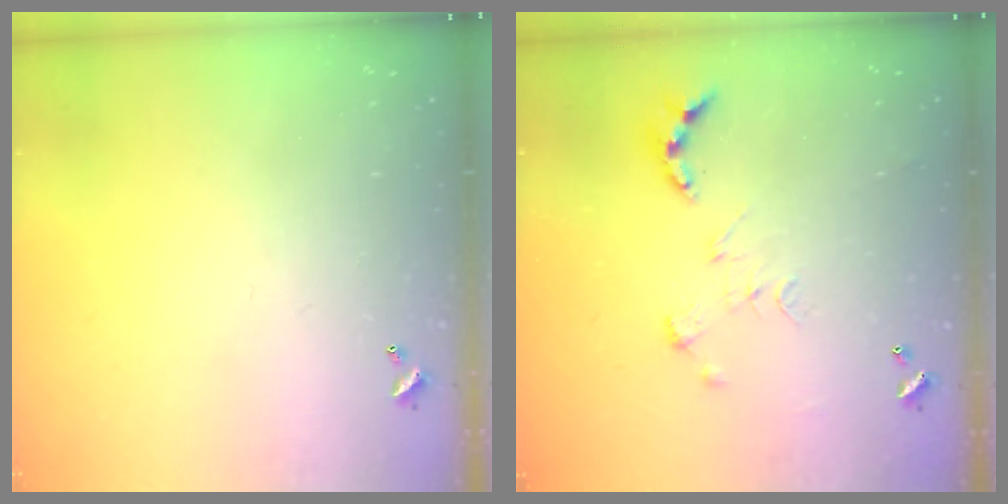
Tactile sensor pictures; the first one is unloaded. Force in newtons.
{"total": 0.0}